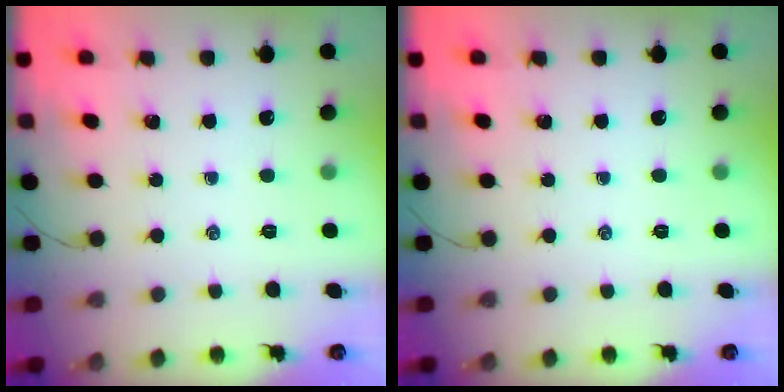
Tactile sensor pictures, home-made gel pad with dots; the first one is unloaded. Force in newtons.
{"total": 0.0}